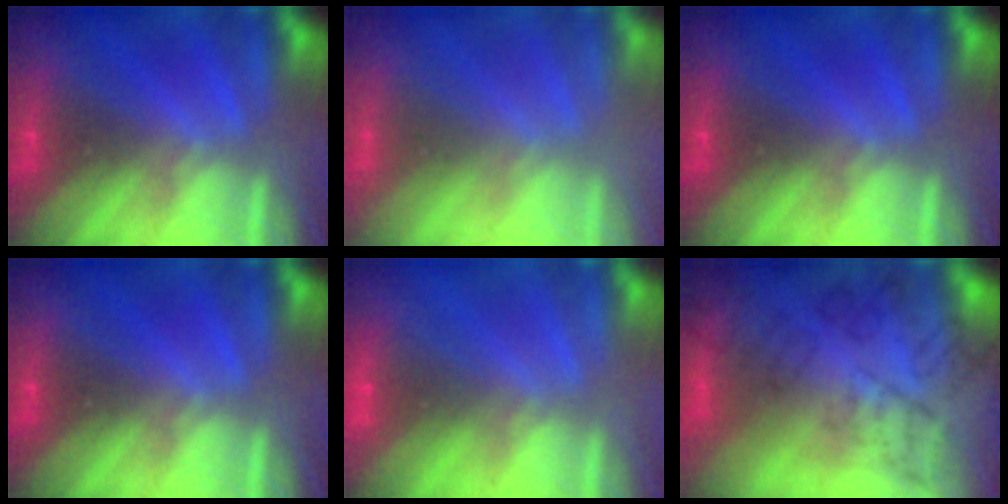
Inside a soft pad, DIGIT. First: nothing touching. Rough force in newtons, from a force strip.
{"total": 2.5}
{"total": 0.0}
{"total": 0.0}
{"total": 1.8}
{"total": 8.9}